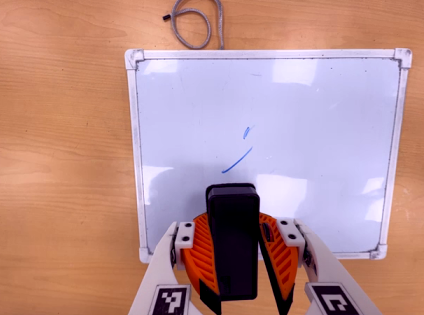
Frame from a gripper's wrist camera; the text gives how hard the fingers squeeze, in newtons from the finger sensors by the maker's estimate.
{"total": 11.0, "left": 10.5, "right": 11.5}